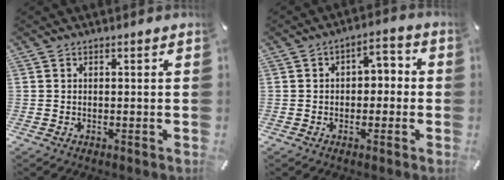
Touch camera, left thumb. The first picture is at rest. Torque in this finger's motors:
{"motor_torque": [-0.06, -0.08, 0.25, 0.28, 0.13]}